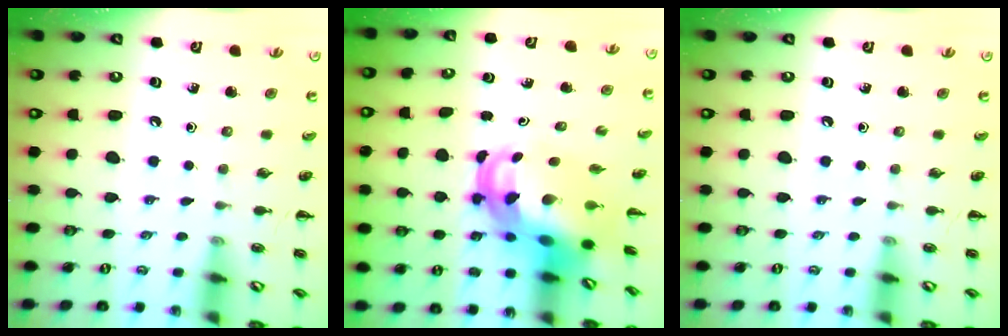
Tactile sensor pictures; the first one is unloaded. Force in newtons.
{"total": 9.1, "press": 8.8, "slide": 2.4}
{"total": 0.0}